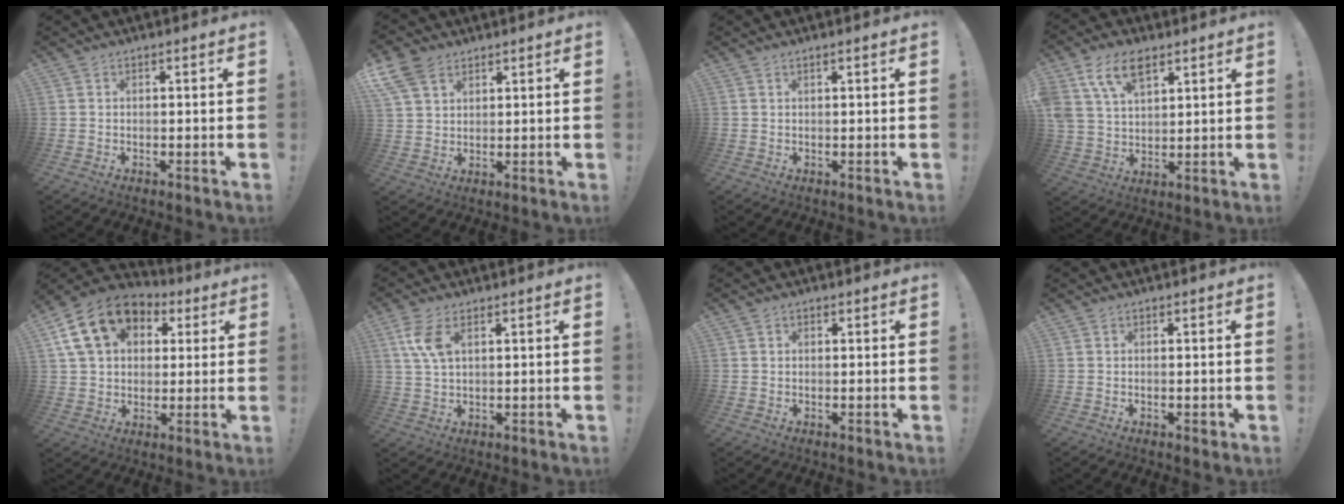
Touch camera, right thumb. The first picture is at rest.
{"total": 9.1, "force": [5.6, 5.7, 4.2], "torque": [-0.090, -0.020, 0.112]}
{"total": 0.8, "force": [0.6, -0.1, 0.6], "torque": [-0.009, -0.001, 0.009]}
{"total": 12.2, "force": [7.1, 7.2, 6.9], "torque": [-0.135, -0.017, 0.138]}
{"total": 17.4, "force": [6.9, 12.6, 9.8], "torque": [-0.151, -0.013, 0.133]}
{"total": 7.1, "force": [2.8, 3.4, 5.6], "torque": [-0.118, -0.005, 0.051]}
{"total": 0.6, "force": [0.2, 0.5, 0.2], "torque": [-0.002, 0.000, 0.003]}
{"total": 0.7, "force": [0.0, 0.4, 0.6], "torque": [-0.007, 0.000, 0.001]}